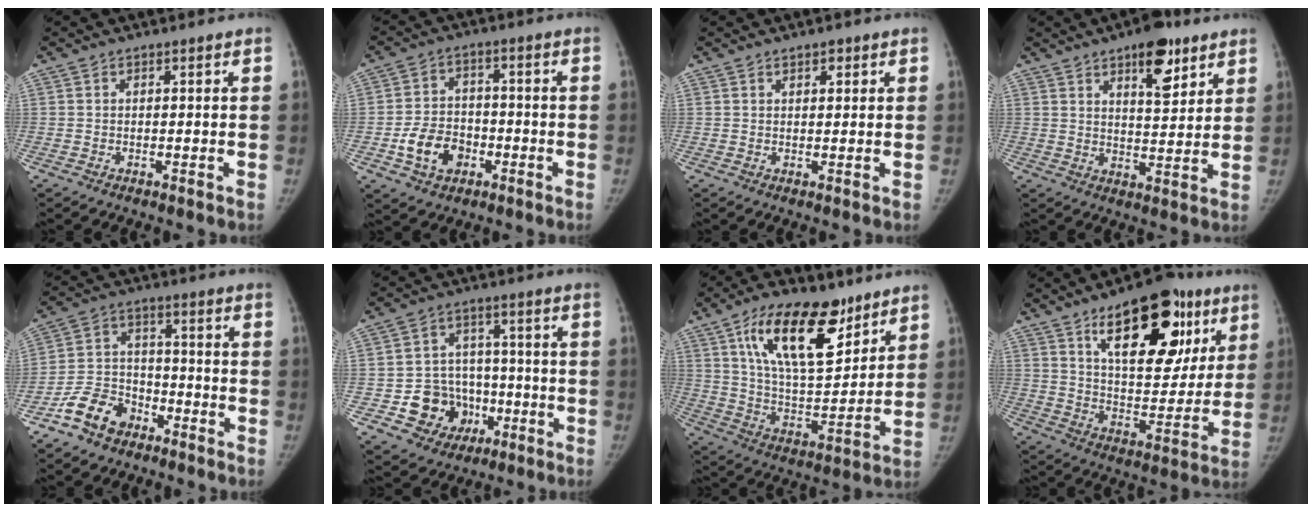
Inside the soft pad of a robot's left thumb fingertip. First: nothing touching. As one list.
[{"total": 9.2, "force": [-3.3, 7.0, 5.0], "torque": [-0.067, 0.020, -0.055]}, {"total": 2.1, "force": [1.2, 1.1, 1.3], "torque": [-0.012, -0.005, 0.018]}, {"total": 10.5, "force": [6.2, 4.4, 7.2], "torque": [-0.080, -0.034, 0.092]}, {"total": 9.8, "force": [-6.2, 6.5, 3.8], "torque": [-0.056, 0.047, -0.119]}, {"total": 11.2, "force": [-3.3, 9.9, 3.8], "torque": [-0.012, 0.033, -0.041]}, {"total": 20.4, "force": [11.4, 9.2, 14.1], "torque": [-0.200, -0.054, 0.205]}, {"total": 24.4, "force": [12.1, 11.8, 17.6], "torque": [-0.203, -0.032, 0.185]}]